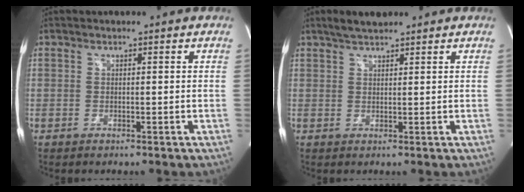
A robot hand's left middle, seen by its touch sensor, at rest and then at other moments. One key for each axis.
{"total": 3.3, "fx": 2.9, "fy": 0.7, "fz": 1.5, "tx": -0.035, "ty": 0.010, "tz": 0.053}